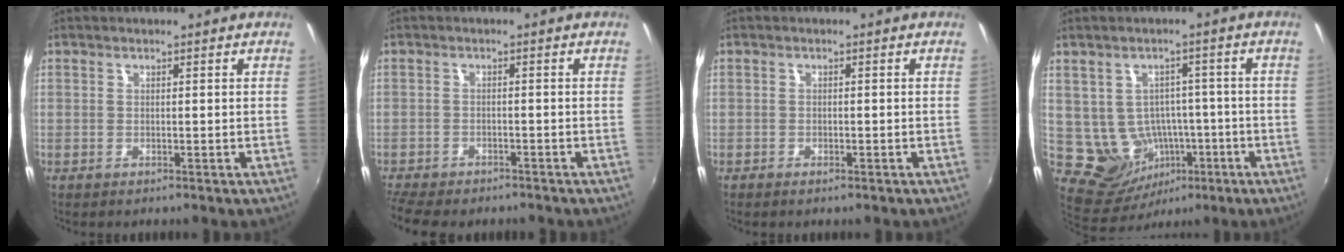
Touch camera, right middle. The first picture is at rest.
{"total": 7.9, "force": [-6.8, 2.2, 3.2], "torque": [-0.086, -0.030, -0.112]}
{"total": 0.9, "force": [-0.4, 0.6, 0.6], "torque": [-0.013, -0.004, -0.009]}
{"total": 10.3, "force": [-2.1, 9.3, 4.0], "torque": [-0.092, 0.009, 0.002]}